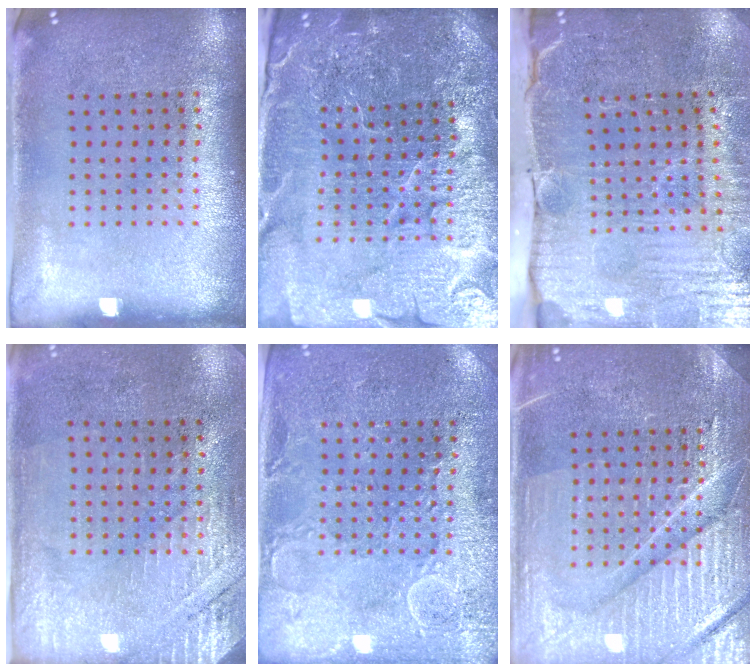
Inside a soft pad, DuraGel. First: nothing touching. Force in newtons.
{"total": 5.7, "press": 5.2, "slide": 2.4}
{"total": 4.3, "press": 4.0, "slide": 1.6}
{"total": 2.7, "press": 2.5, "slide": 1.1}
{"total": 2.7, "press": 2.6, "slide": 0.7}
{"total": 4.4, "press": 4.3, "slide": 0.6}